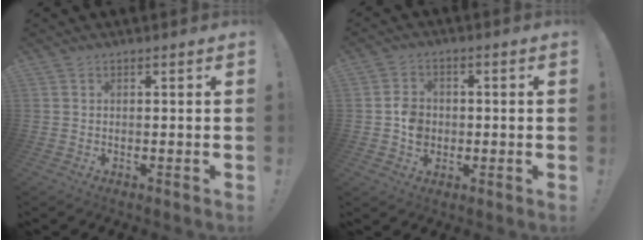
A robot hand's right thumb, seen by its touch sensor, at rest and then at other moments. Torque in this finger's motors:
{"motor_torque": [0.03, 0.00, 0.10, 0.02, 0.00]}